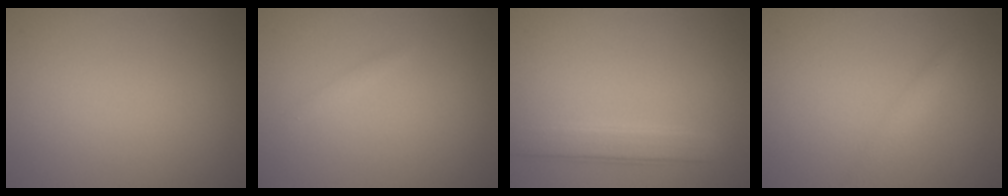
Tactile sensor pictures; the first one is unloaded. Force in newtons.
{"total": 1.1, "press": 1.1, "slide": 0.2}
{"total": 2.7, "press": 2.7, "slide": 0.5}
{"total": 1.4, "press": 1.4, "slide": 0.0}